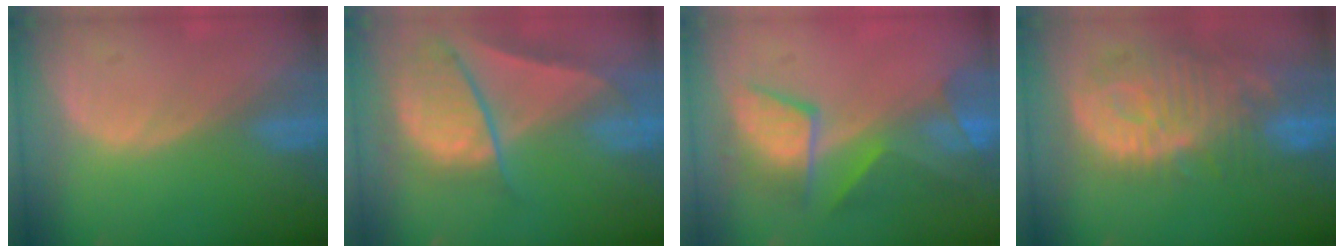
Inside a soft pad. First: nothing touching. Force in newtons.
{"total": 9.4, "press": 8.1, "slide": 4.7}
{"total": 8.9, "press": 8.4, "slide": 2.9}
{"total": 12.8, "press": 11.4, "slide": 5.9}